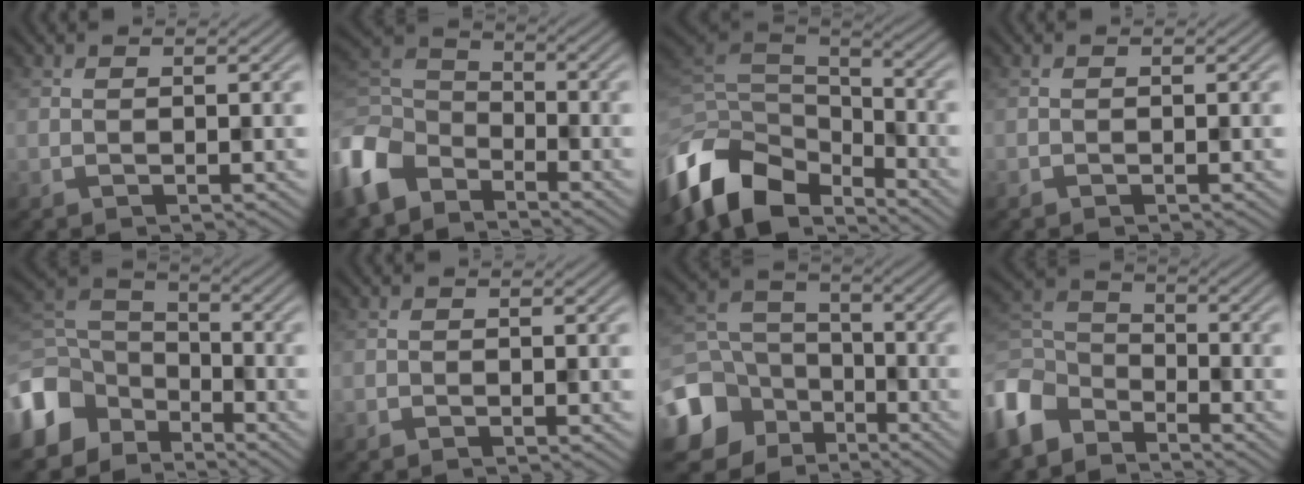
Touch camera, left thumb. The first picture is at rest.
{"total": 9.4, "force": [-6.2, 5.4, 4.5], "torque": [-0.126, -0.012, -0.147]}
{"total": 13.2, "force": [-7.5, 7.7, 7.8], "torque": [-0.216, -0.013, -0.138]}
{"total": 0.0}
{"total": 11.7, "force": [-6.8, 8.0, 5.0], "torque": [-0.157, -0.018, -0.144]}
{"total": 0.6, "force": [-0.4, 0.3, 0.0], "torque": [0.000, -0.004, -0.008]}
{"total": 14.9, "force": [-7.3, 11.7, 5.6], "torque": [-0.193, -0.047, -0.131]}
{"total": 8.7, "force": [-6.1, 4.9, 3.6], "torque": [-0.096, -0.005, -0.149]}